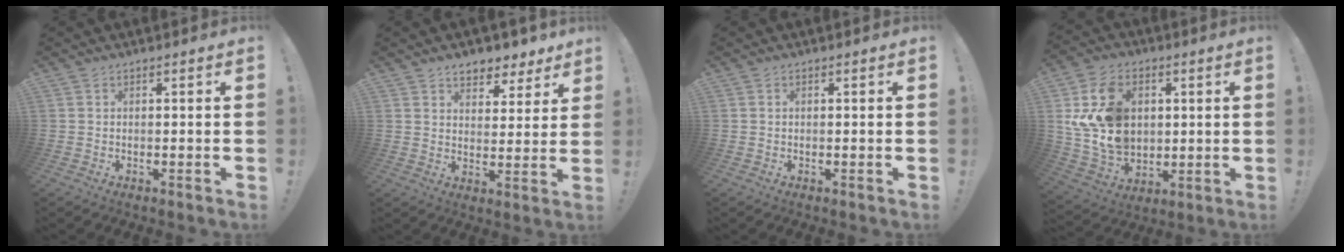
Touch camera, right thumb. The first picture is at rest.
{"total": 7.4, "force": [5.9, 3.9, 2.1], "torque": [-0.026, -0.043, 0.109]}
{"total": 0.0}
{"total": 18.9, "force": [4.3, 14.1, 11.8], "torque": [-0.222, -0.018, 0.085]}